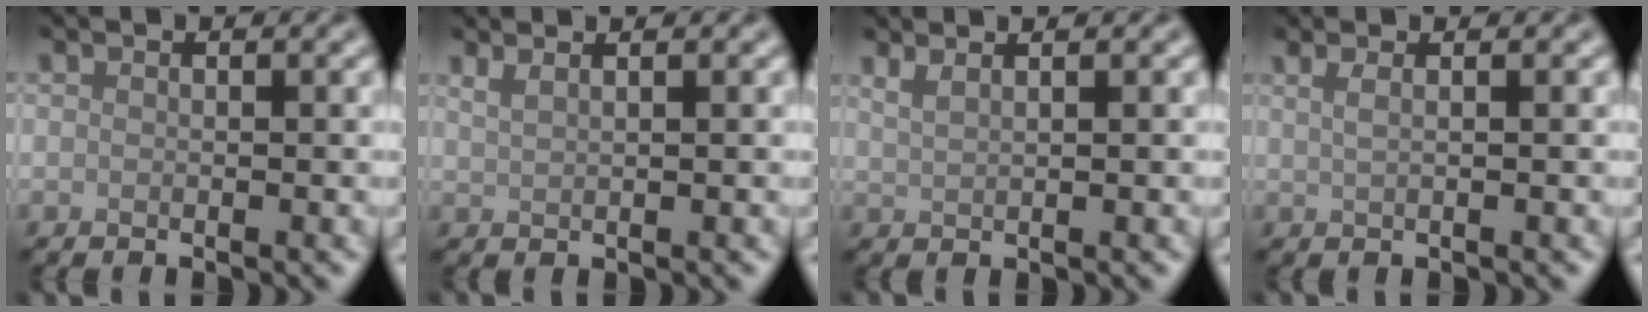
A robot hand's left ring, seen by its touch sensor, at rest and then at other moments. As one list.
[{"total": 2.2, "force": [1.6, 0.9, 1.2], "torque": [-0.010, 0.001, 0.014]}, {"total": 2.6, "force": [1.9, 1.1, 1.4], "torque": [-0.012, 0.006, 0.013]}, {"total": 2.6, "force": [1.2, 1.3, 1.9], "torque": [-0.018, 0.003, -0.006]}]